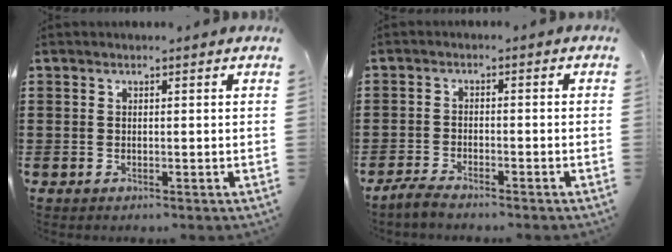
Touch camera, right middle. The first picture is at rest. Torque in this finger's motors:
{"motor_torque": [0.53, -0.49, 0.00, 0.04]}